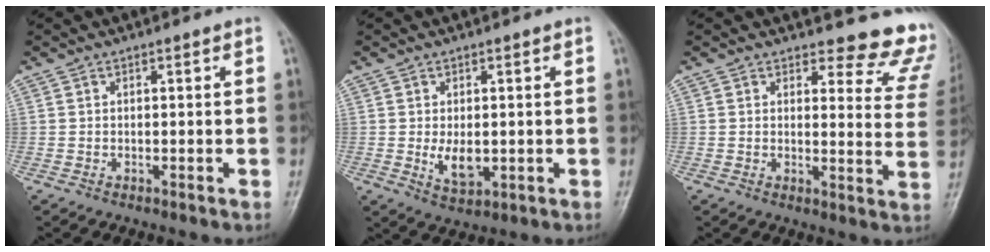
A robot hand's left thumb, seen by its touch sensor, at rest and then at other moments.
{"total": 5.0, "force": [-0.2, 2.9, 4.0], "torque": [-0.059, -0.010, 0.005]}
{"total": 12.6, "force": [12.0, 3.5, 1.4], "torque": [0.033, -0.124, 0.100]}